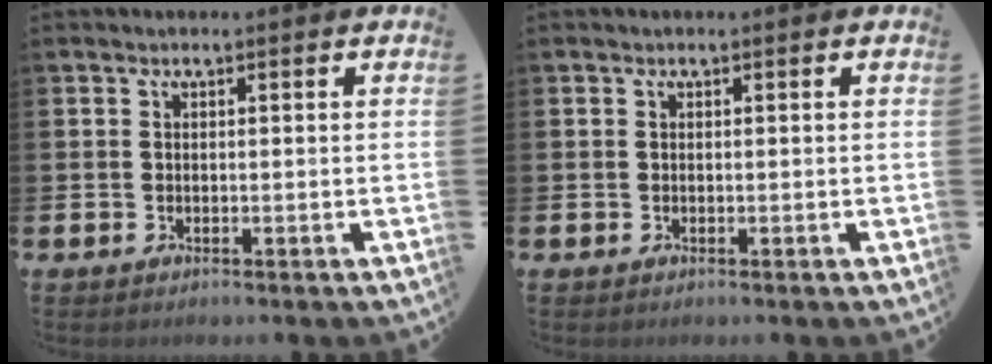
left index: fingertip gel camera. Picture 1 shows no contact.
{"total": 0.0}